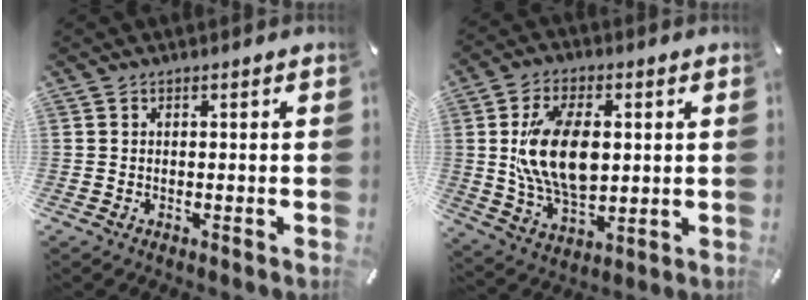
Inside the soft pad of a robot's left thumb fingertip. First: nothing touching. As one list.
[{"total": 15.8, "force": [1.7, 10.0, 12.2], "torque": [-0.252, 0.003, 0.030]}]